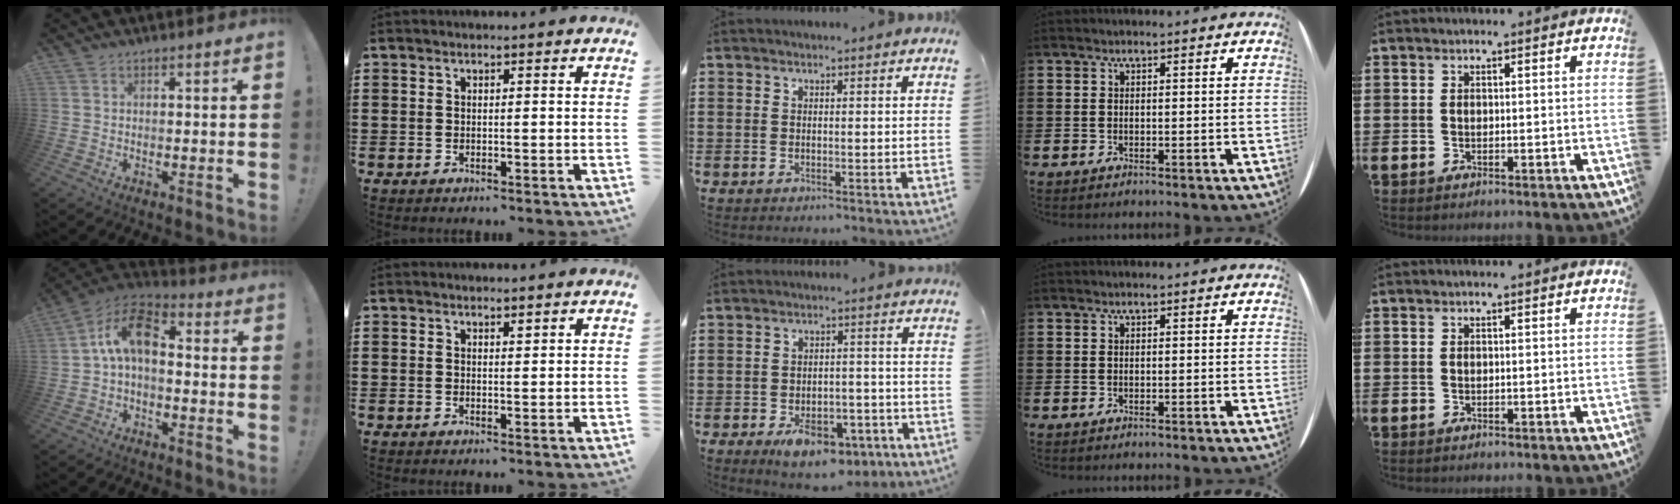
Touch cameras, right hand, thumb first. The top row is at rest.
{"thumb": {"total": 11.3, "force": [1.1, 6.4, 9.2], "torque": [-0.162, 0.014, 0.021]}, "index": {"total": 0.8, "force": [0.7, 0.3, 0.3], "torque": [-0.007, 0.001, 0.014]}, "middle": {"total": 7.0, "force": [-4.5, 3.1, 4.3], "torque": [-0.069, 0.017, -0.076]}}